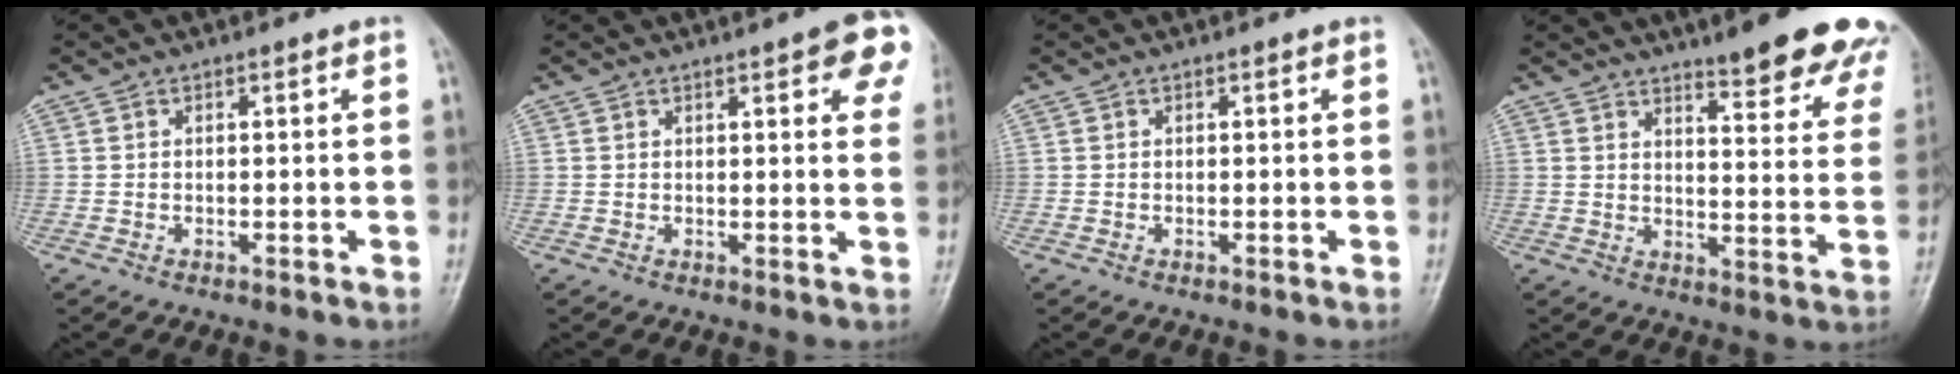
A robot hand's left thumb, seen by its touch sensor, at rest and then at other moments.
{"total": 8.9, "force": [4.2, 2.6, 7.4], "torque": [-0.063, -0.008, 0.042]}
{"total": 0.0}
{"total": 17.5, "force": [13.6, 3.4, 10.5], "torque": [-0.097, -0.080, 0.164]}